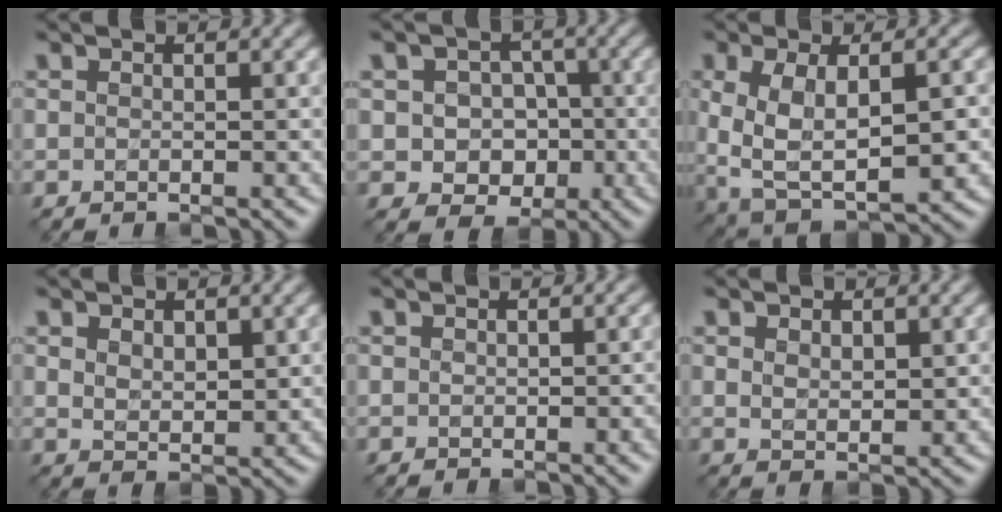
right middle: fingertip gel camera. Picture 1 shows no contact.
{"total": 4.8, "force": [-0.7, 4.1, 2.4], "torque": [-0.017, 0.000, -0.024]}
{"total": 8.4, "force": [-0.7, 4.2, 7.2], "torque": [-0.142, -0.015, -0.003]}
{"total": 2.4, "force": [1.0, 1.5, 1.6], "torque": [-0.031, -0.007, 0.023]}
{"total": 2.3, "force": [-0.3, 1.2, 1.9], "torque": [-0.024, -0.006, -0.001]}
{"total": 1.9, "force": [0.7, 1.2, 1.4], "torque": [-0.025, -0.005, 0.016]}